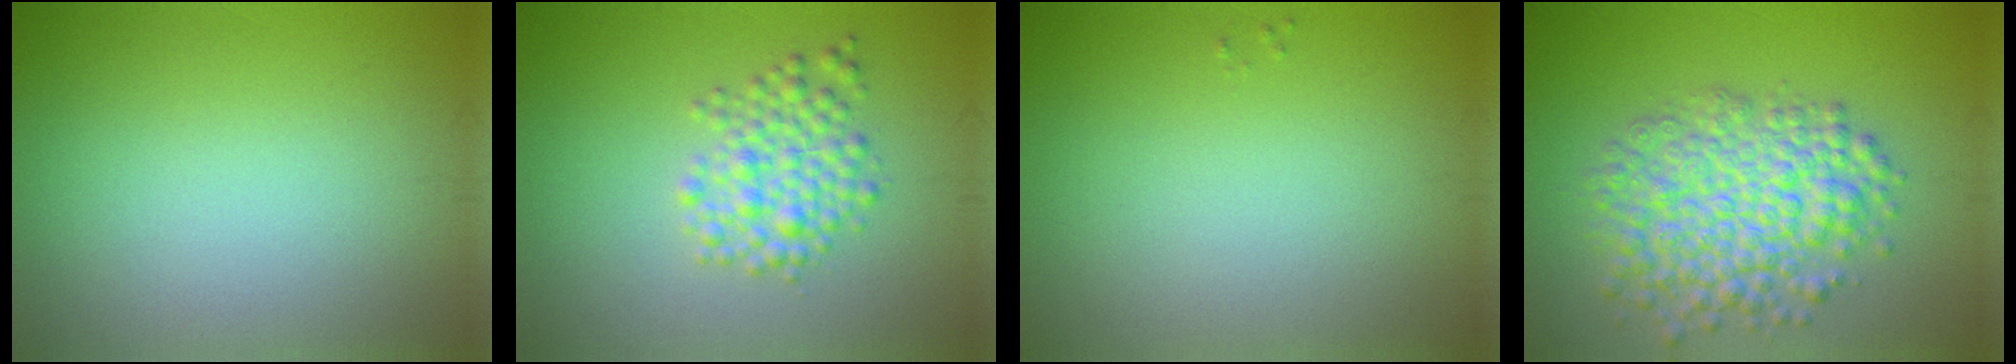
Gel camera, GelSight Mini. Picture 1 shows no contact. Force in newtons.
{"total": 3.4, "press": 3.4, "slide": 0.1}
{"total": 0.0}
{"total": 7.0, "press": 7.0, "slide": 0.2}